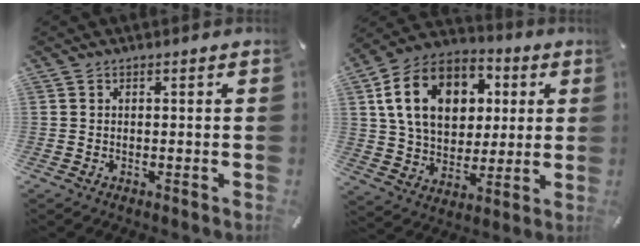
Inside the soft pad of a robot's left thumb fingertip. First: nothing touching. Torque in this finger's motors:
{"motor_torque": [2.50, 2.50, 2.15, -0.62, 0.54]}